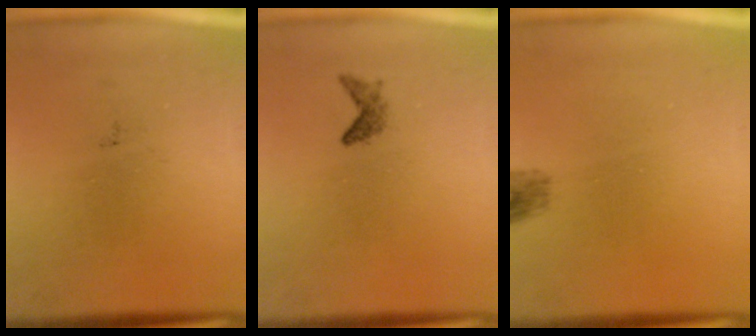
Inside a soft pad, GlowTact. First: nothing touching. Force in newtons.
{"total": 1.1}
{"total": 1.5}